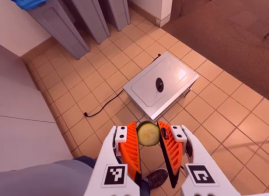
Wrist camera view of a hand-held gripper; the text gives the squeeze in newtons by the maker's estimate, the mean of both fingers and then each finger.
{"total": 6.5, "left": 5.7, "right": 7.4}